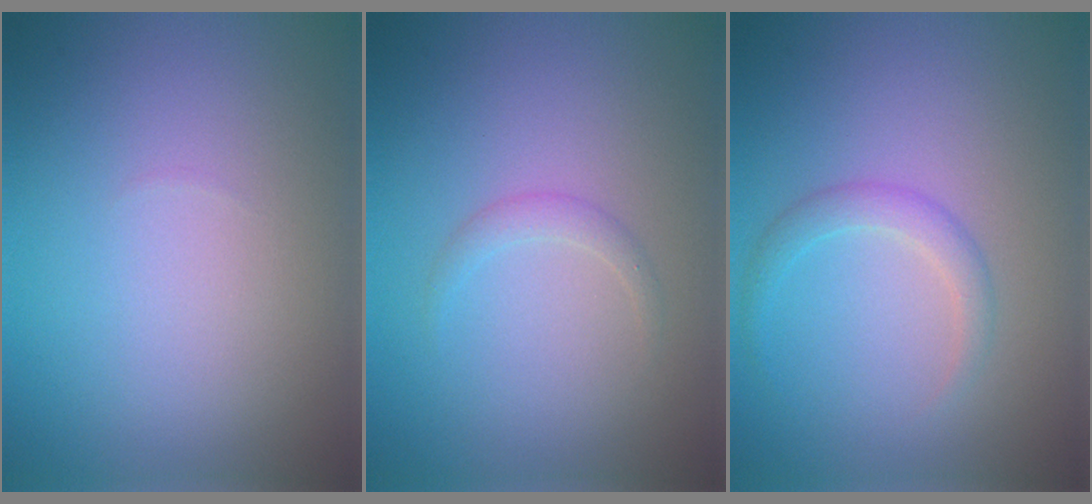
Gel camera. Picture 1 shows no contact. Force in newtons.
{"total": 1.1, "press": 1.1, "slide": 0.1}
{"total": 1.8, "press": 1.8, "slide": 0.2}